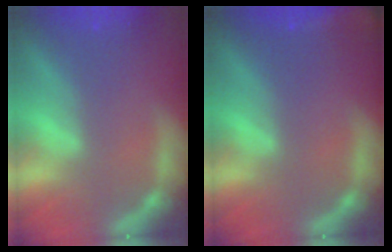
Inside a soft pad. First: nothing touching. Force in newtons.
{"total": 6.4}